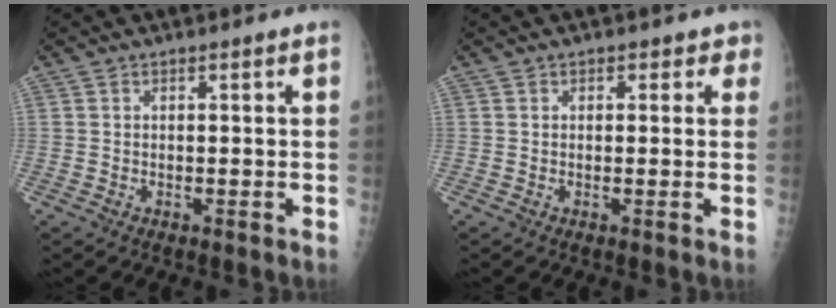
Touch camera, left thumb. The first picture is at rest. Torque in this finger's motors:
{"motor_torque": [-0.26, -0.08, -0.03, 0.02, -0.05]}